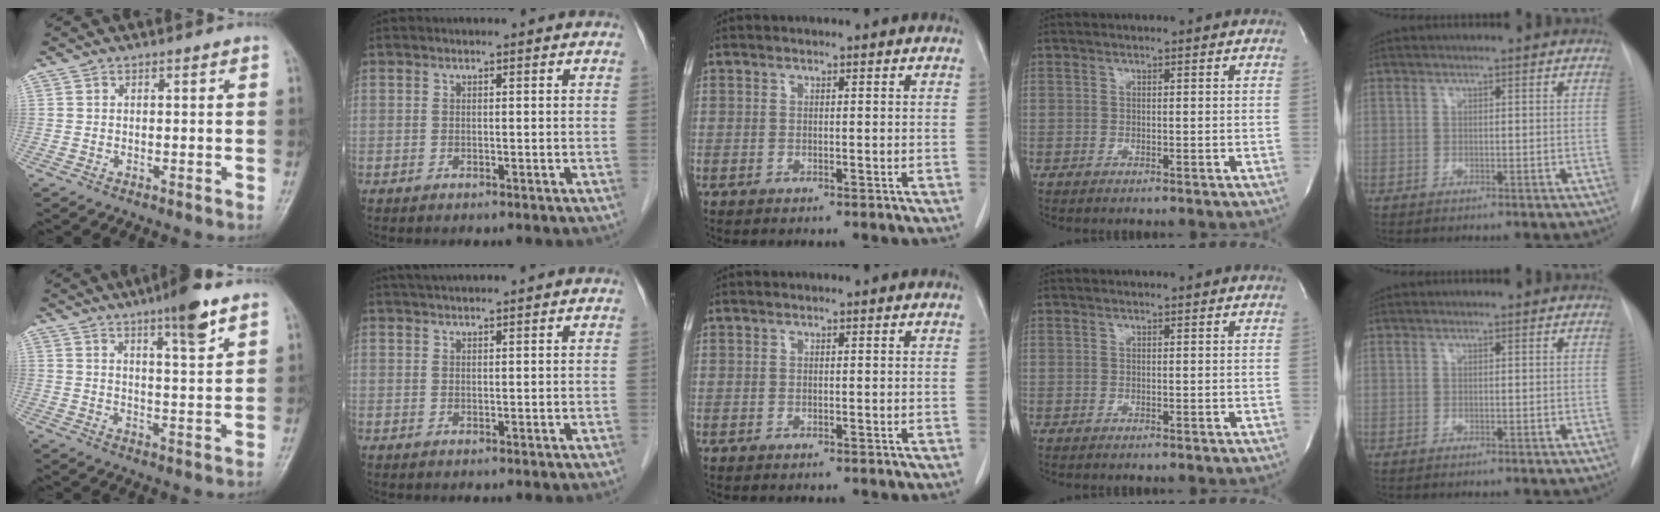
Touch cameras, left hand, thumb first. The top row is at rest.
{"thumb": {"total": 8.8, "force": [5.6, 1.2, 6.6], "torque": [-0.094, -0.030, 0.084]}, "index": {"total": 5.6, "force": [5.0, -0.2, 2.4], "torque": [-0.034, 0.035, 0.076]}}